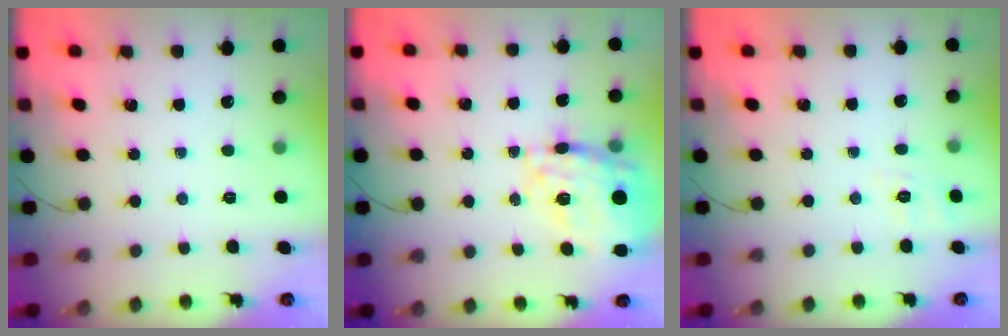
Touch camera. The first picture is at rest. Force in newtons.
{"total": 23.1, "press": 22.6, "slide": 4.7}
{"total": 2.5, "press": 1.0, "slide": 2.3}